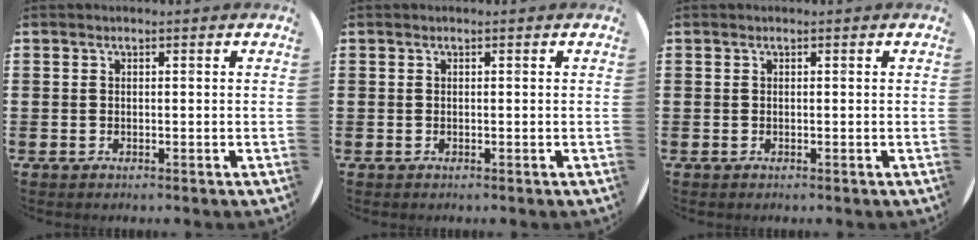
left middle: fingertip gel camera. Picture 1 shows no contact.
{"total": 0.0}
{"total": 0.0}